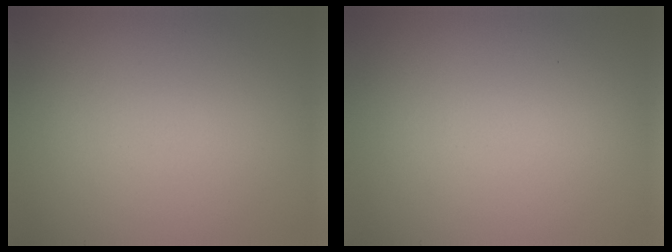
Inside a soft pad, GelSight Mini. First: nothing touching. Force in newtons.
{"total": 0.0}